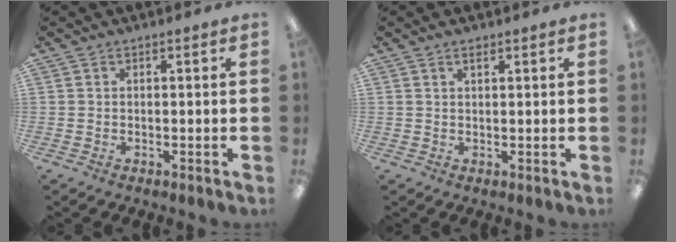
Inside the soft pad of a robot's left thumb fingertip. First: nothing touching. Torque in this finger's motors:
{"motor_torque": [-0.23, 0.11, -0.55, -0.14, 0.08]}